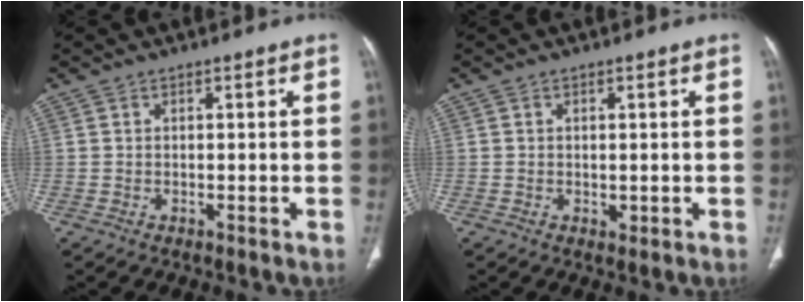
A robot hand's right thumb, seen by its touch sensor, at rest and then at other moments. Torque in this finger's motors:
{"motor_torque": [-0.22, 0.34, -0.28, 0.14, 0.03]}